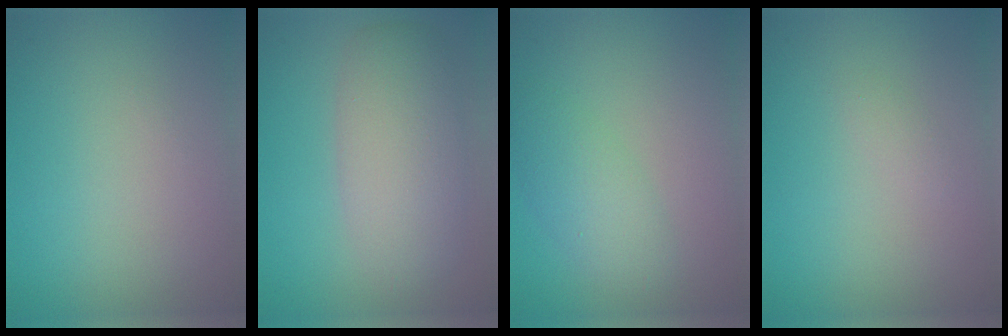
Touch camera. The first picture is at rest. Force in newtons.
{"total": 5.5, "press": 5.5, "slide": 0.2}
{"total": 2.7, "press": 2.7, "slide": 0.1}
{"total": 0.6, "press": 0.6, "slide": 0.1}